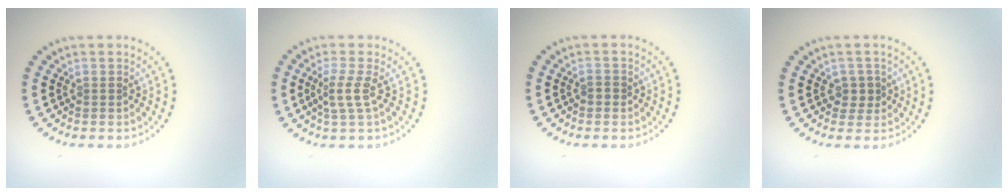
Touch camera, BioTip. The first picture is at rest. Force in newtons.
{"total": 2.1, "press": 1.5, "slide": 1.5}
{"total": 0.9, "press": 0.9, "slide": 0.2}
{"total": 1.7, "press": 1.5, "slide": 0.8}